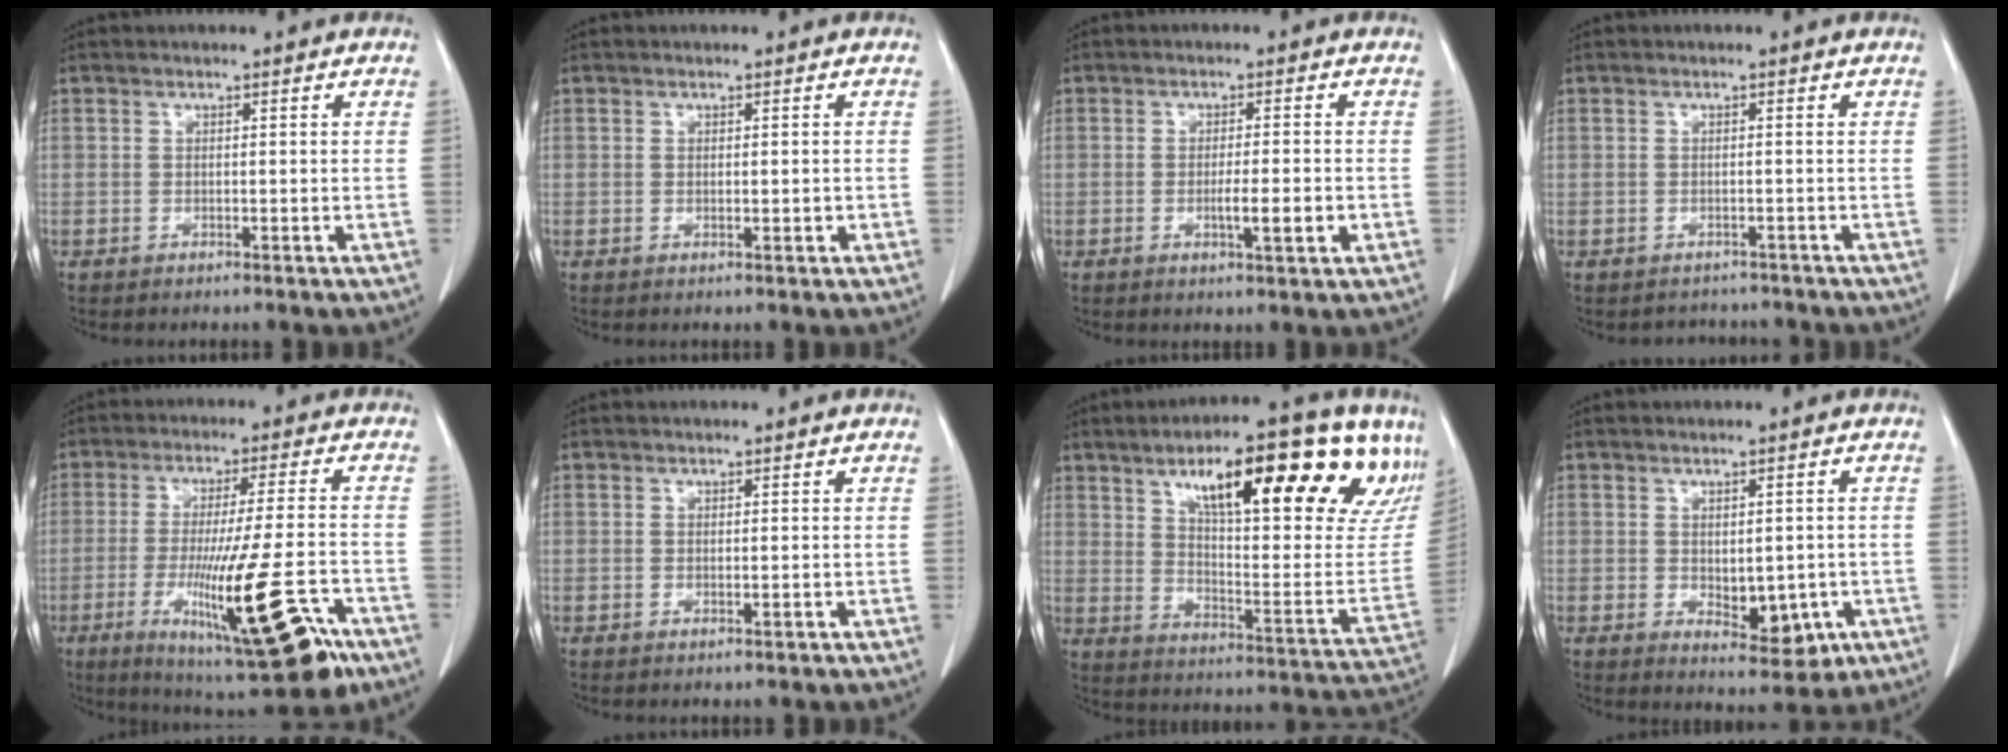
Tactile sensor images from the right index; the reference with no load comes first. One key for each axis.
{"total": 1.0, "fx": -0.1, "fy": 0.3, "fz": 0.9, "tx": -0.017, "ty": -0.003, "tz": 0.001}
{"total": 4.3, "fx": -1.2, "fy": 0.3, "fz": 4.2, "tx": -0.068, "ty": -0.005, "tz": -0.016}
{"total": 2.8, "fx": -2.4, "fy": 1.4, "fz": -0.3, "tx": 0.001, "ty": 0.008, "tz": -0.034}
{"total": 19.5, "fx": -8.7, "fy": 1.8, "fz": 17.3, "tx": -0.256, "ty": -0.034, "tz": -0.131}
{"total": 0.6, "fx": -0.1, "fy": 0.1, "fz": 0.5, "tx": -0.013, "ty": -0.003, "tz": 0.001}
{"total": 28.3, "fx": 17.1, "fy": 6.6, "fz": 21.5, "tx": -0.280, "ty": 0.021, "tz": 0.240}
{"total": 6.5, "fx": -1.5, "fy": 3.5, "fz": 5.3, "tx": -0.065, "ty": -0.005, "tz": -0.005}